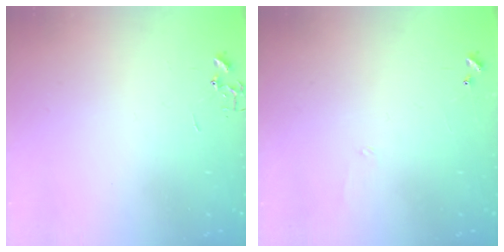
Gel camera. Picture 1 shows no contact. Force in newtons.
{"total": 5.6, "press": 5.6, "slide": 0.4}